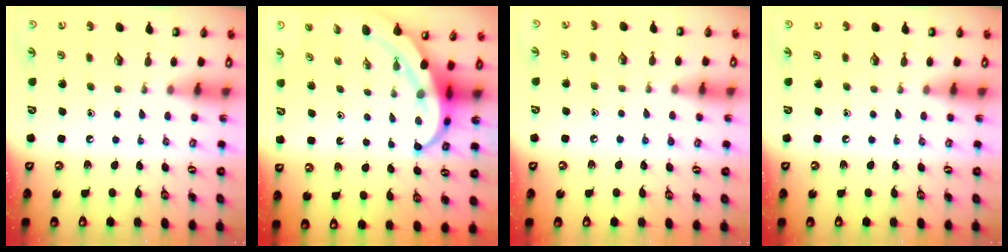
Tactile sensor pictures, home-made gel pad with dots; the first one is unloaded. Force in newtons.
{"total": 8.1, "press": 8.1, "slide": 1.1}
{"total": 5.3, "press": 5.2, "slide": 0.5}
{"total": 0.0}